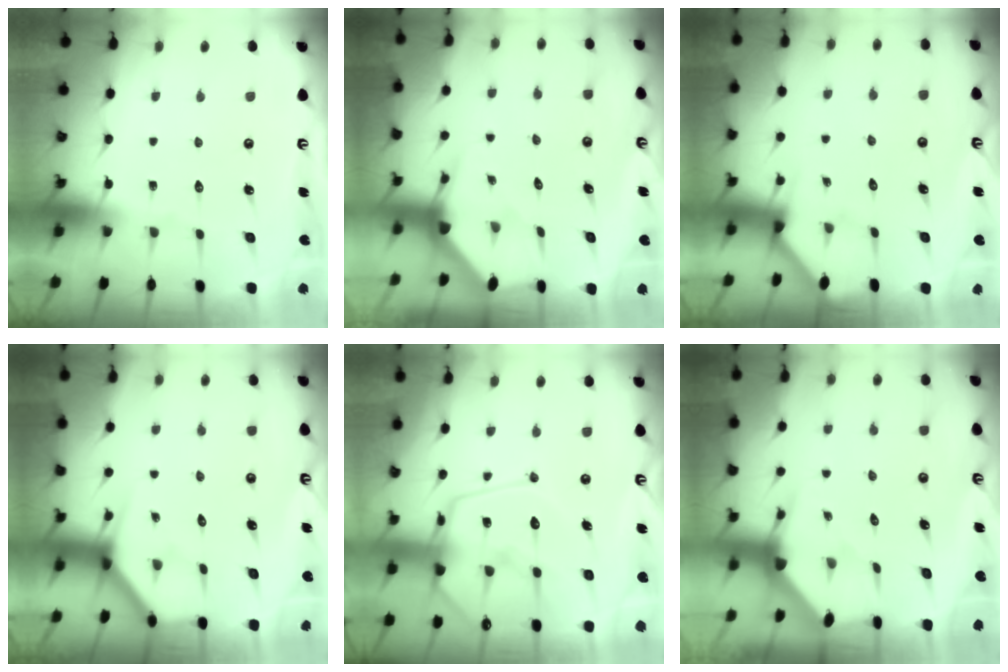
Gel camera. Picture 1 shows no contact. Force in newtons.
{"total": 2.8, "press": 2.8, "slide": 0.3}
{"total": 1.7, "press": 1.7, "slide": 0.2}
{"total": 3.8, "press": 3.7, "slide": 0.3}
{"total": 17.5, "press": 17.4, "slide": 1.5}
{"total": 2.8, "press": 2.8, "slide": 0.3}